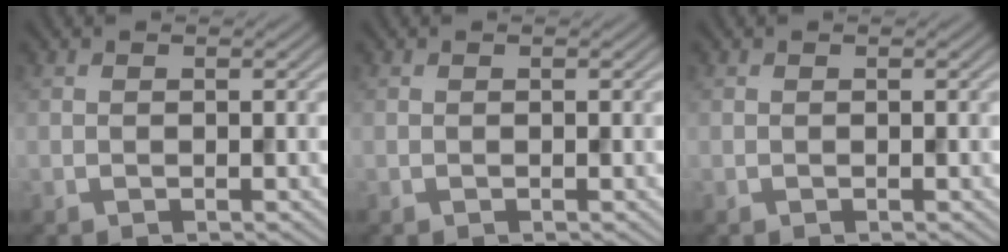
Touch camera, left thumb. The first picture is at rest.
{"total": 0.0}
{"total": 0.0}